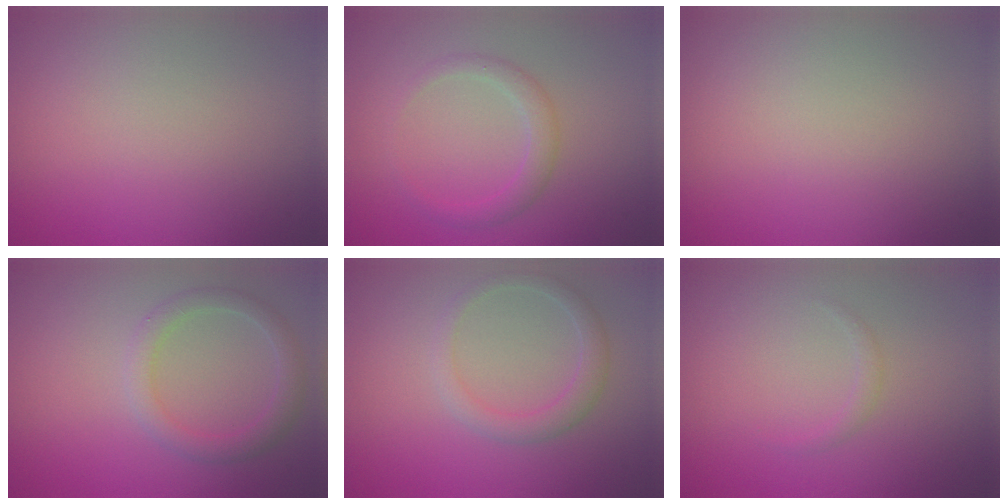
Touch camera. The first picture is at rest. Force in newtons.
{"total": 1.9, "press": 1.9, "slide": 0.2}
{"total": 0.0}
{"total": 2.3, "press": 2.3, "slide": 0.1}
{"total": 2.2, "press": 2.1, "slide": 0.1}
{"total": 0.7, "press": 0.7, "slide": 0.0}